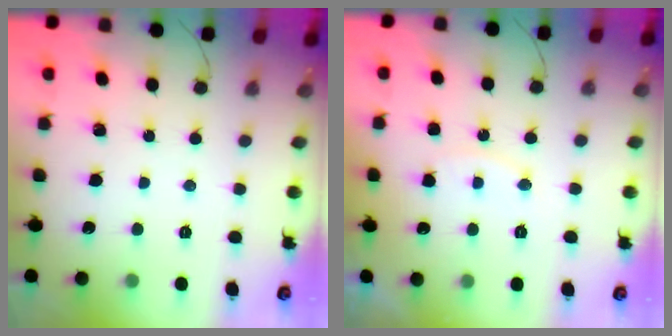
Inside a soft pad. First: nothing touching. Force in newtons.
{"total": 6.4, "press": 6.4, "slide": 0.6}